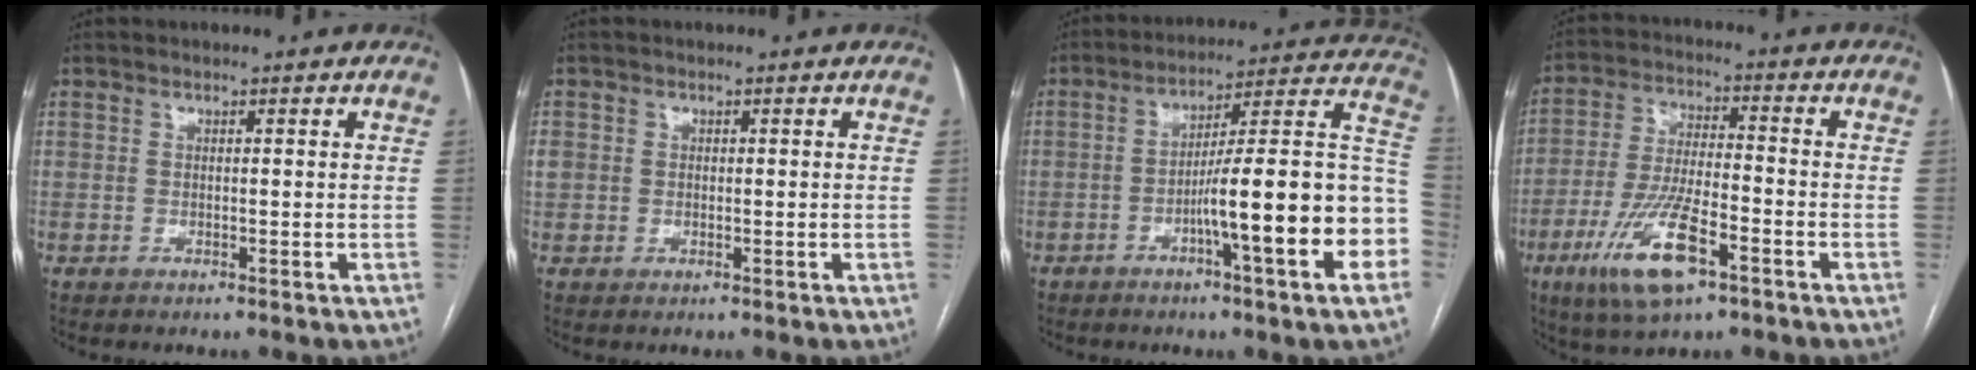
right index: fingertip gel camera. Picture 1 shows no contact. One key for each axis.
{"total": 2.3, "fx": 0.1, "fy": 2.2, "fz": 0.9, "tx": -0.026, "ty": 0.015, "tz": 0.007}
{"total": 19.5, "fx": -5.7, "fy": 0.8, "fz": 18.7, "tx": -0.196, "ty": 0.026, "tz": -0.080}
{"total": 12.7, "fx": -6.4, "fy": 3.1, "fz": 10.5, "tx": -0.219, "ty": -0.014, "tz": -0.112}